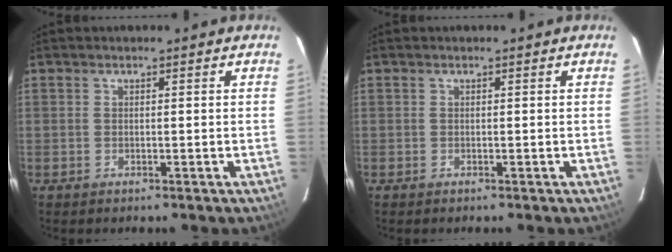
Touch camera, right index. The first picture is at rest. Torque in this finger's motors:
{"motor_torque": [0.20, 0.11, -0.02, 0.00]}